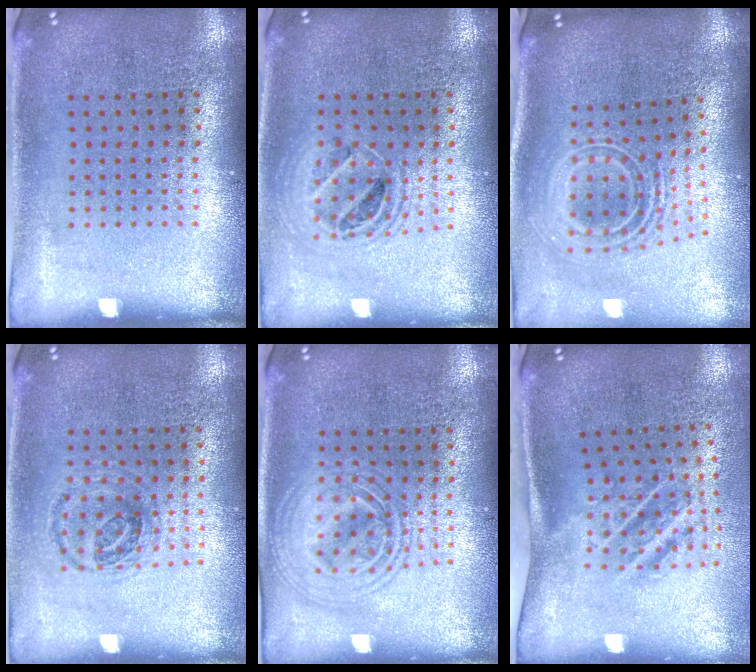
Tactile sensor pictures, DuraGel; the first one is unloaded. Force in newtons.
{"total": 1.4, "press": 1.2, "slide": 0.7}
{"total": 2.6, "press": 1.8, "slide": 1.9}
{"total": 1.0, "press": 0.9, "slide": 0.3}
{"total": 2.8, "press": 2.8, "slide": 0.3}
{"total": 1.9, "press": 1.2, "slide": 1.5}